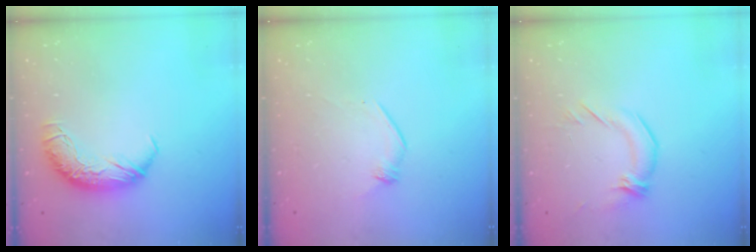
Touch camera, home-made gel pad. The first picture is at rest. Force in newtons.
{"total": 6.2, "press": 6.1, "slide": 1.0}
{"total": 2.2, "press": 1.1, "slide": 1.9}